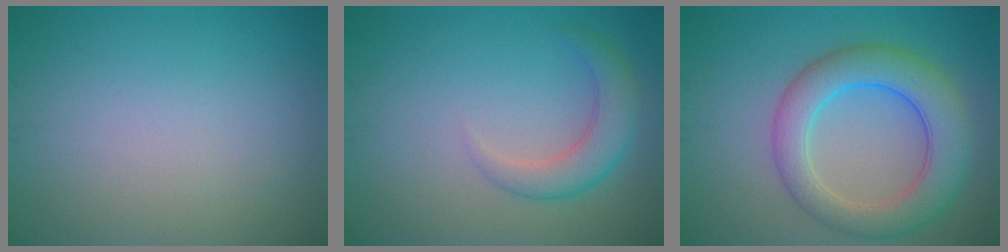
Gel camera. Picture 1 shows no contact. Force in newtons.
{"total": 3.3, "press": 3.3, "slide": 0.2}
{"total": 6.7, "press": 6.7, "slide": 0.2}